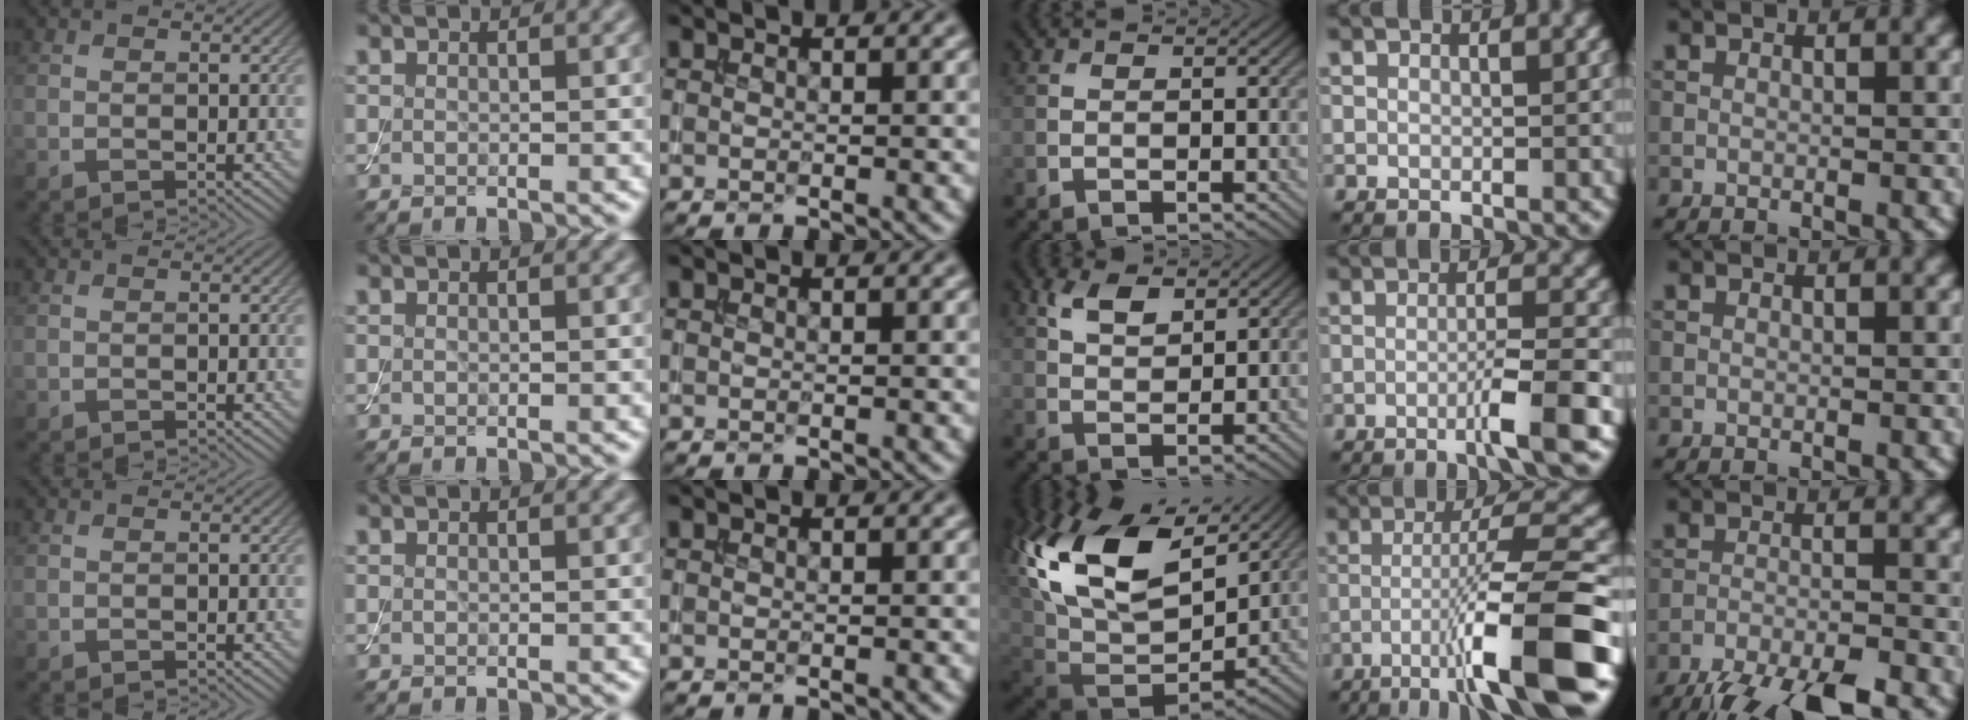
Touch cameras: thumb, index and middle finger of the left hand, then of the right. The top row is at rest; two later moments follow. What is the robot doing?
{"motion": "assemble", "object": "toy tower of hanoi"}